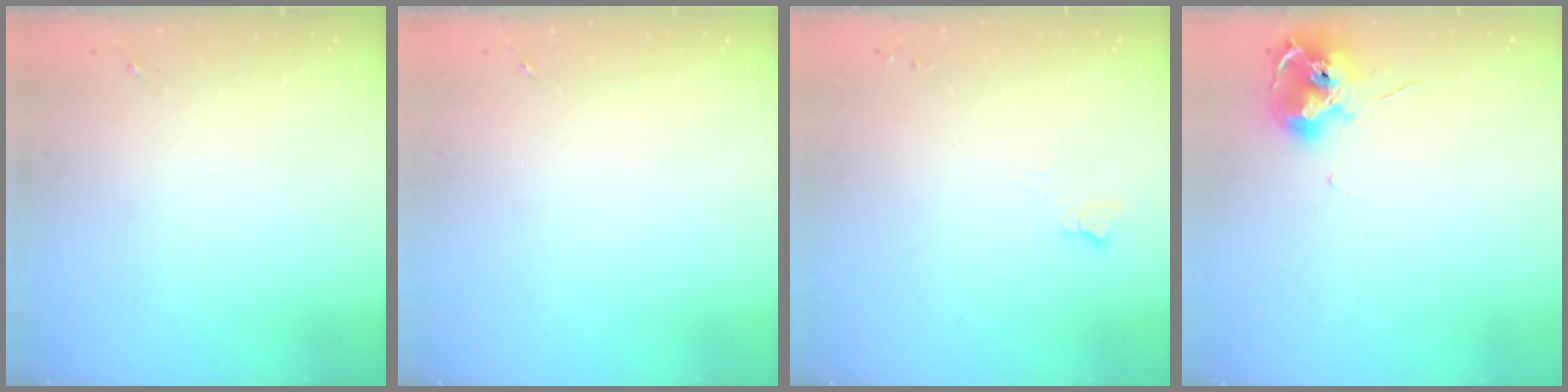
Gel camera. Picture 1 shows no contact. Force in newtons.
{"total": 0.0}
{"total": 2.7, "press": 2.7, "slide": 0.3}
{"total": 10.6, "press": 10.5, "slide": 0.8}